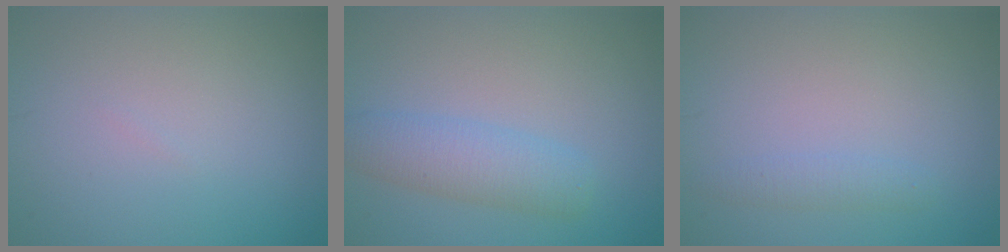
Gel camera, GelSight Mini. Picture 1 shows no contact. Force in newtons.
{"total": 3.7, "press": 3.7, "slide": 0.2}
{"total": 1.3, "press": 1.3, "slide": 0.0}